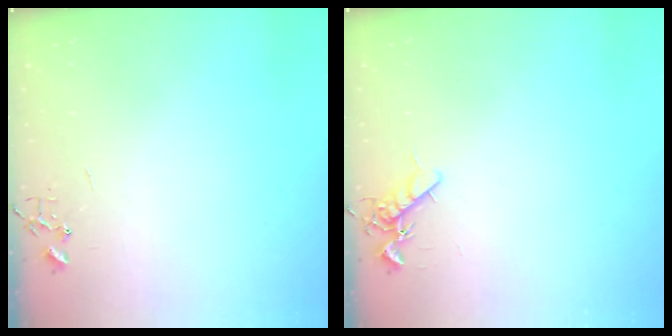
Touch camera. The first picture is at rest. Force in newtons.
{"total": 7.7, "press": 7.7, "slide": 1.1}